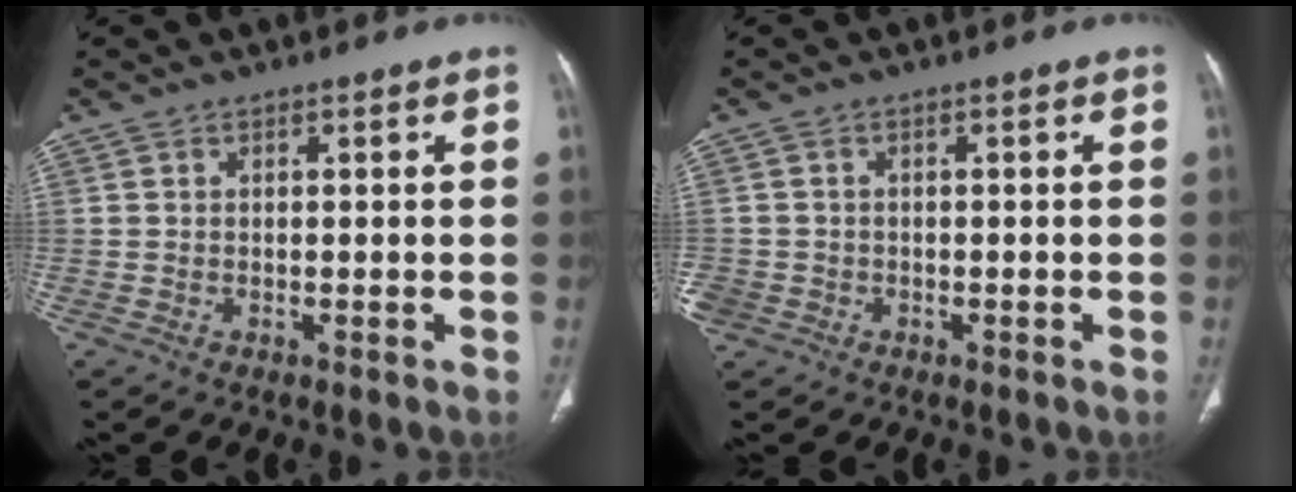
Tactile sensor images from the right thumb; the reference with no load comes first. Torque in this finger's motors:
{"motor_torque": [0.26, 0.53, 0.28, -0.23, 0.00]}